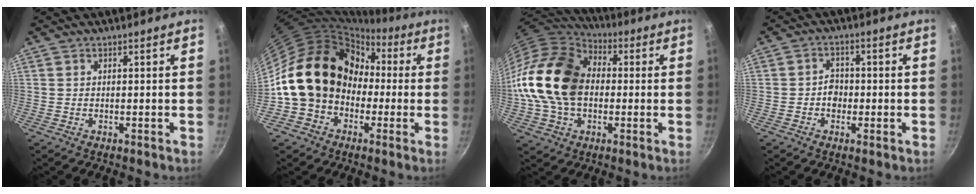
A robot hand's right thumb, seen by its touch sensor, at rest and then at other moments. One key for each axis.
{"total": 17.7, "fx": -1.1, "fy": 14.5, "fz": 10.0, "tx": -0.129, "ty": 0.066, "tz": -0.021}
{"total": 20.2, "fx": 0.2, "fy": 14.6, "fz": 14.0, "tx": -0.246, "ty": 0.035, "tz": -0.007}
{"total": 1.8, "fx": -0.6, "fy": 1.4, "fz": 1.0, "tx": -0.013, "ty": 0.008, "tz": -0.014}